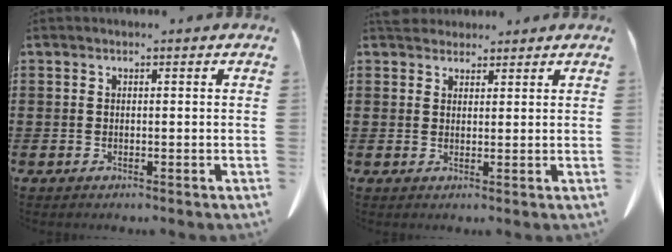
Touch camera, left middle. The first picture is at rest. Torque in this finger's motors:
{"motor_torque": [0.25, 0.19, -0.04, -0.01]}